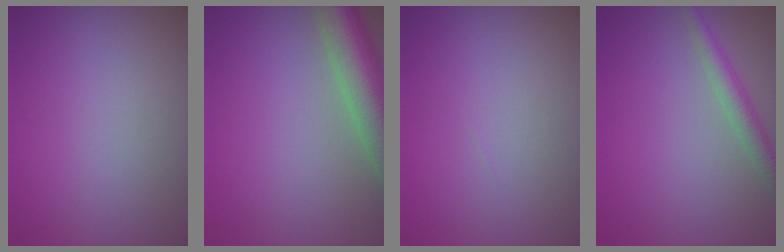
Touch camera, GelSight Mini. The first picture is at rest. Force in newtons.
{"total": 7.9, "press": 7.9, "slide": 0.5}
{"total": 0.0}
{"total": 2.4, "press": 2.4, "slide": 0.1}